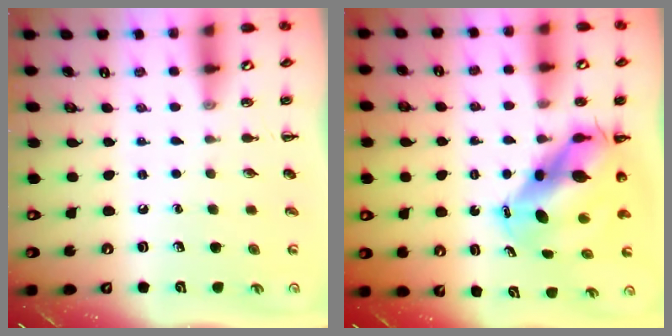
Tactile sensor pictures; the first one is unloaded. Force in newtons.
{"total": 11.1, "press": 10.6, "slide": 3.5}